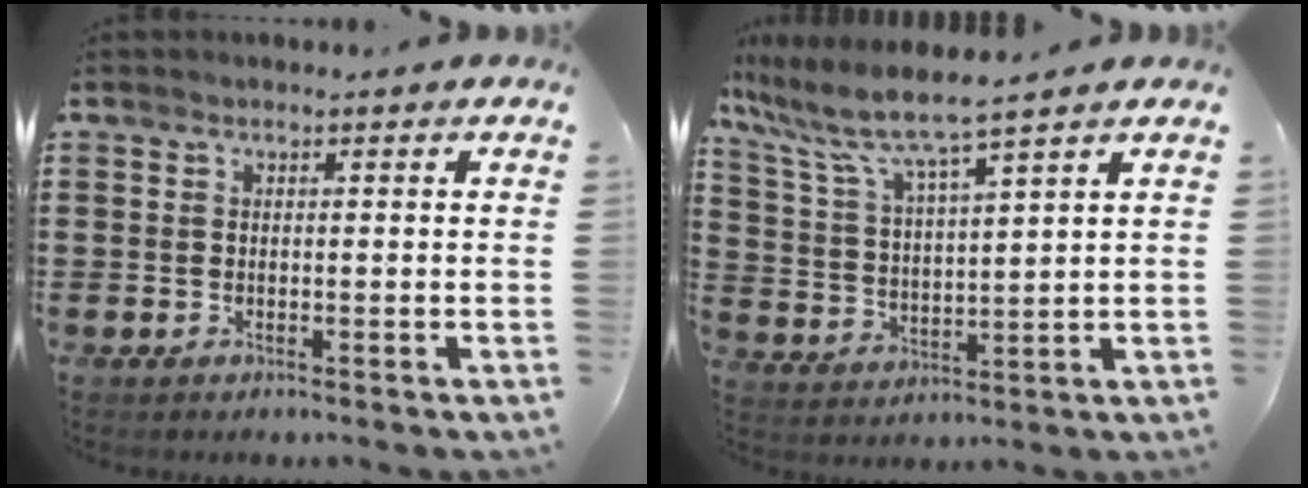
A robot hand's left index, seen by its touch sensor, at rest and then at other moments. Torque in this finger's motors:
{"motor_torque": [1.86, -0.28, 0.31, 0.21]}